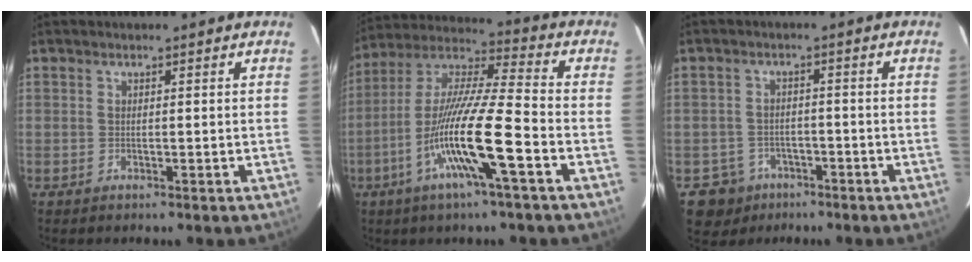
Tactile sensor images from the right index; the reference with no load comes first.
{"total": 15.5, "force": [-5.7, 0.2, 14.5], "torque": [-0.288, -0.004, -0.112]}
{"total": 5.5, "force": [-3.1, 4.5, -0.1], "torque": [0.002, 0.008, -0.043]}